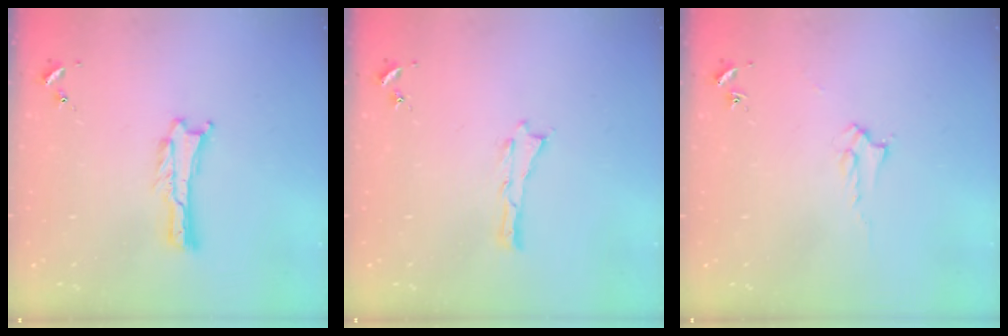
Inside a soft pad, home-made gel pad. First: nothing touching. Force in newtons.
{"total": 0.0}
{"total": 2.0, "press": 2.0, "slide": 0.2}